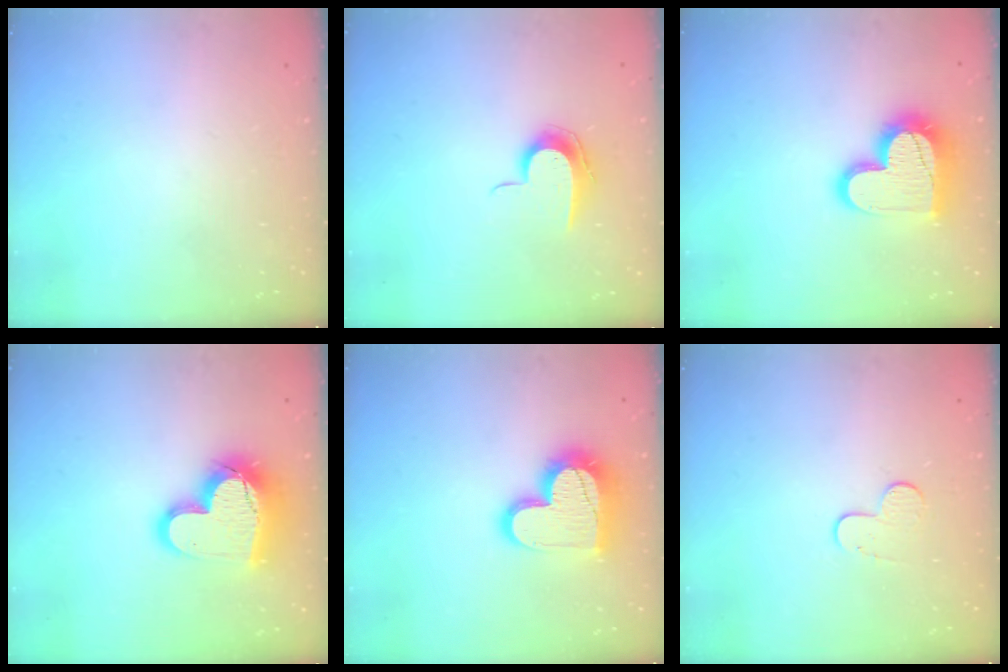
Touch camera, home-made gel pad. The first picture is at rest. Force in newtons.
{"total": 8.8, "press": 8.8, "slide": 0.8}
{"total": 18.1, "press": 18.0, "slide": 1.5}
{"total": 17.9, "press": 17.8, "slide": 1.4}
{"total": 18.1, "press": 18.0, "slide": 1.5}
{"total": 6.4, "press": 6.4, "slide": 0.5}